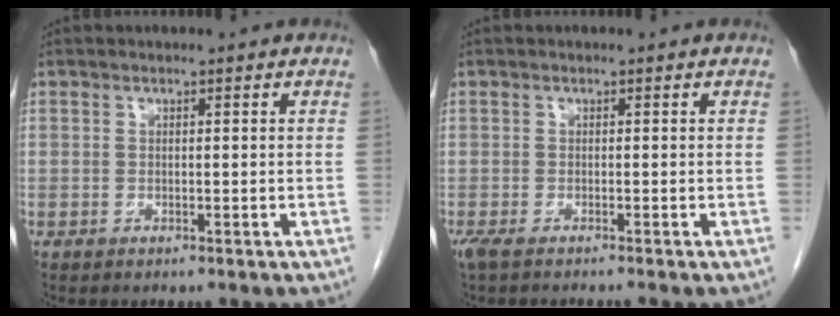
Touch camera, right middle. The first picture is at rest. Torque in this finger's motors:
{"motor_torque": [0.02, 0.03, 0.02, 0.01]}